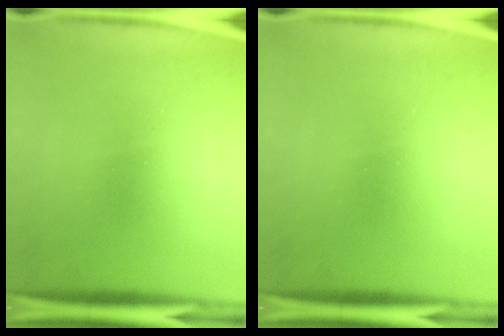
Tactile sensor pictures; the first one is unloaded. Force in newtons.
{"total": 0.0}